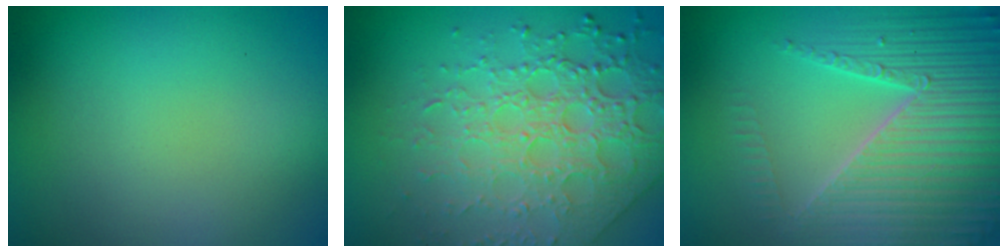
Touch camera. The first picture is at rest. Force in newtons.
{"total": 7.4, "press": 5.4, "slide": 5.1}
{"total": 6.4, "press": 6.2, "slide": 1.5}